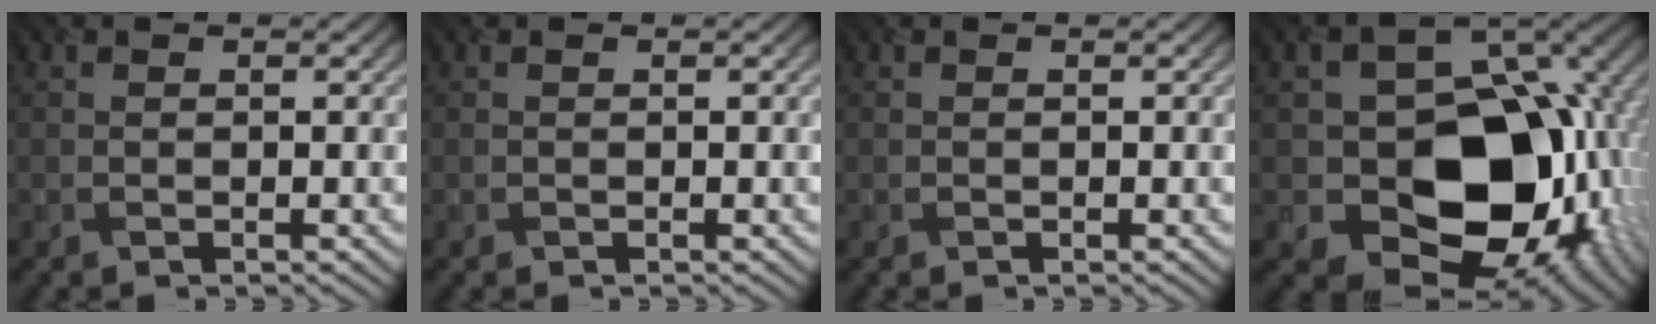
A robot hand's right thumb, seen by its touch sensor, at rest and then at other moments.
{"total": 0.0}
{"total": 0.0}
{"total": 17.4, "force": [-3.3, 13.4, 10.5], "torque": [-0.128, -0.039, -0.032]}